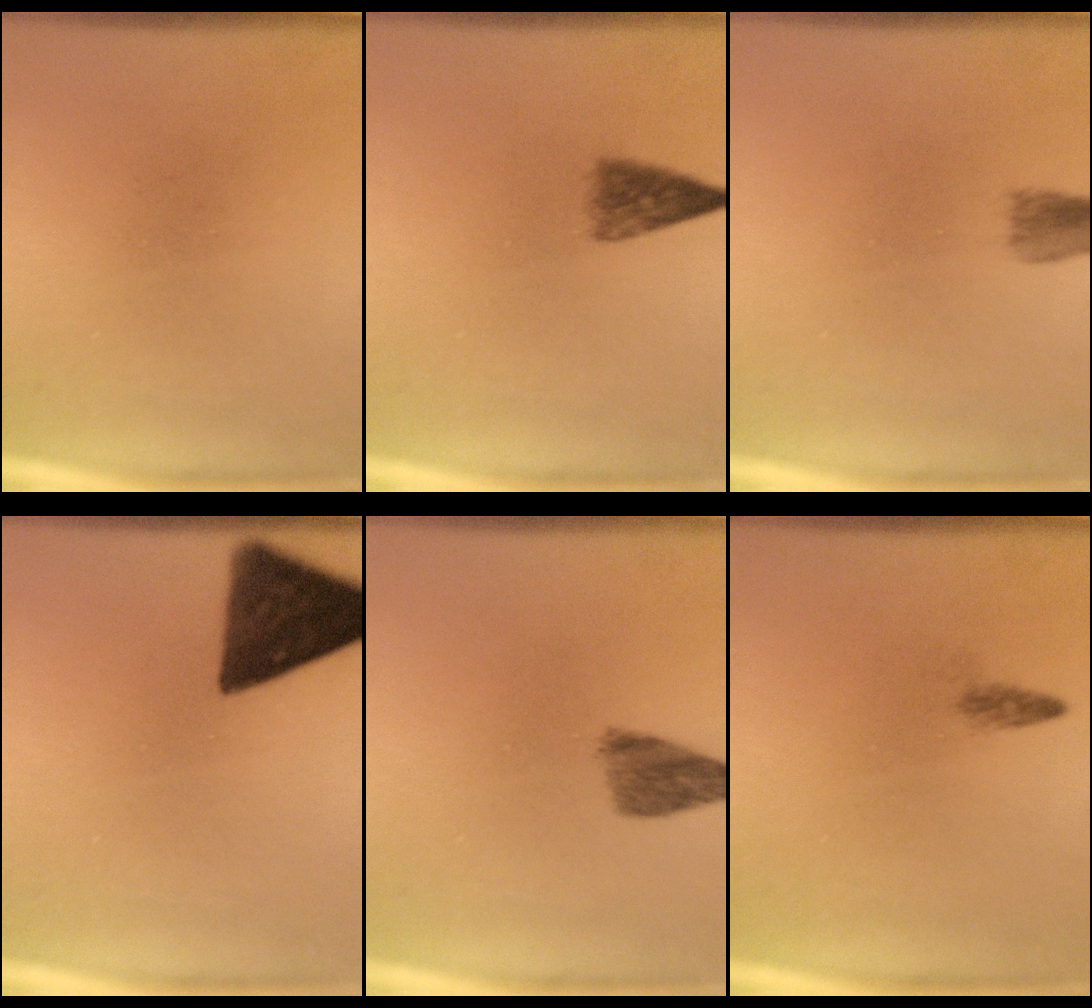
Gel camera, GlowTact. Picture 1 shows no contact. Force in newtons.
{"total": 3.5}
{"total": 2.5}
{"total": 13.6}
{"total": 4.2}
{"total": 1.1}